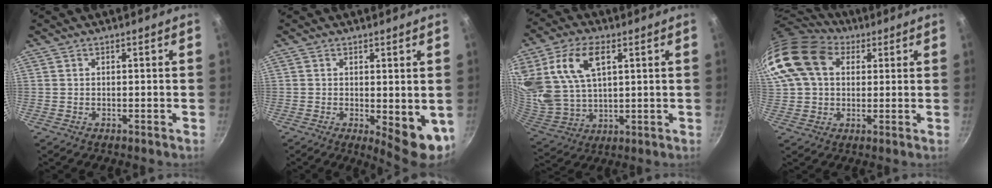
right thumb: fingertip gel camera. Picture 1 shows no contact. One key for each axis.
{"total": 7.6, "fx": -0.4, "fy": 2.9, "fz": 7.0, "tx": -0.073, "ty": -0.007, "tz": 0.003}
{"total": 18.1, "fx": 6.4, "fy": 10.9, "fz": 13.0, "tx": -0.261, "ty": -0.017, "tz": 0.134}
{"total": 18.9, "fx": 6.0, "fy": 13.8, "fz": 11.5, "tx": -0.244, "ty": 0.028, "tz": 0.097}